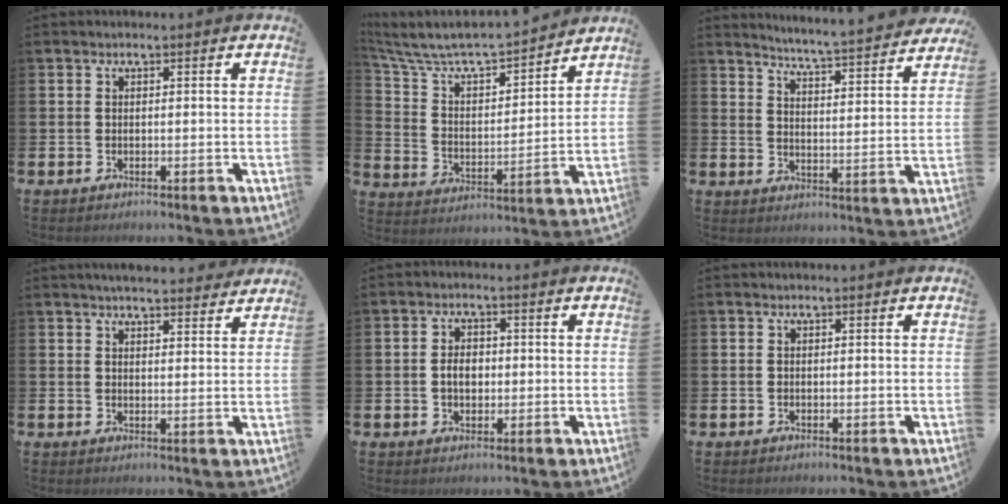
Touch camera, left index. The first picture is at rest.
{"total": 7.8, "force": [7.3, 1.5, 2.3], "torque": [-0.082, -0.056, 0.121]}
{"total": 5.5, "force": [5.3, -0.5, 1.0], "torque": [-0.036, -0.051, 0.088]}
{"total": 4.4, "force": [4.3, 0.4, 0.8], "torque": [-0.016, -0.021, 0.076]}
{"total": 2.9, "force": [-0.1, 2.1, 2.0], "torque": [-0.021, 0.001, -0.009]}
{"total": 0.0}